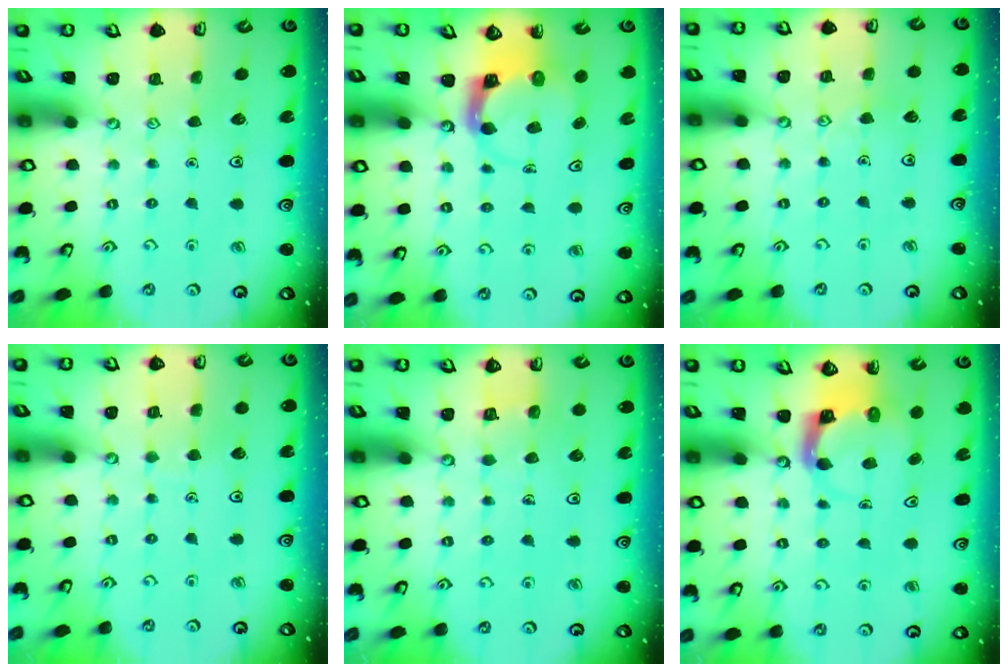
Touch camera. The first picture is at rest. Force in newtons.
{"total": 3.8, "press": 3.8, "slide": 0.5}
{"total": 3.5, "press": 3.5, "slide": 0.4}
{"total": 2.8, "press": 2.8, "slide": 0.1}
{"total": 3.5, "press": 3.4, "slide": 0.3}
{"total": 4.4, "press": 4.4, "slide": 0.3}